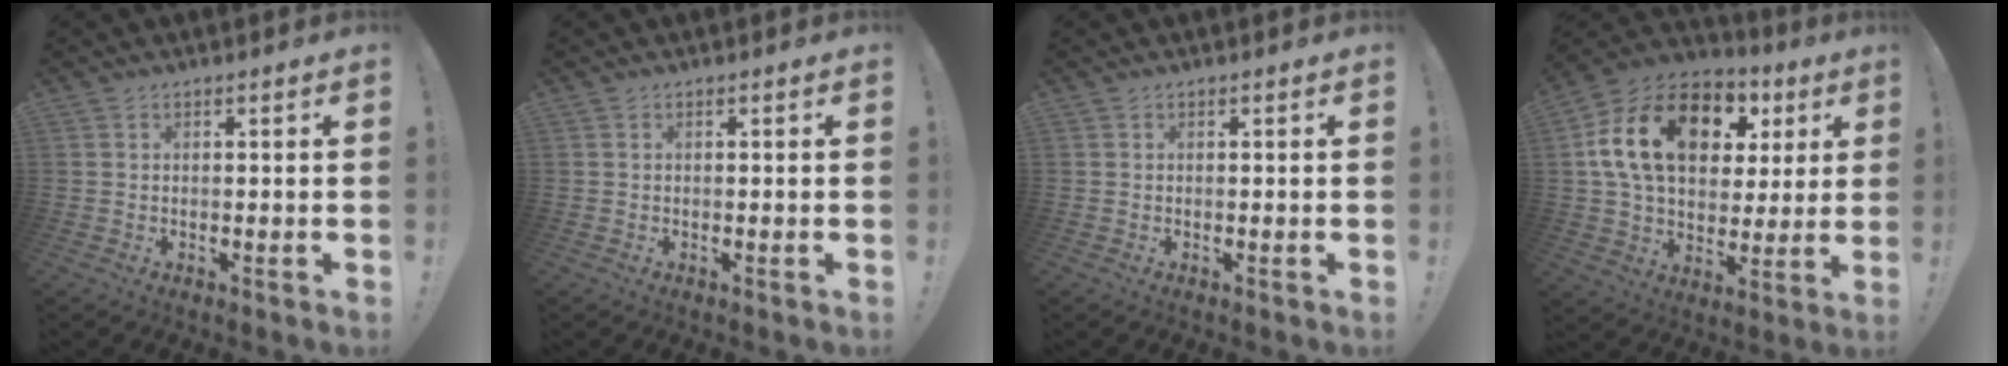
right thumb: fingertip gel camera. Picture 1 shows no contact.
{"total": 0.0}
{"total": 0.0}
{"total": 21.7, "force": [7.3, 14.2, 14.7], "torque": [-0.260, -0.016, 0.135]}